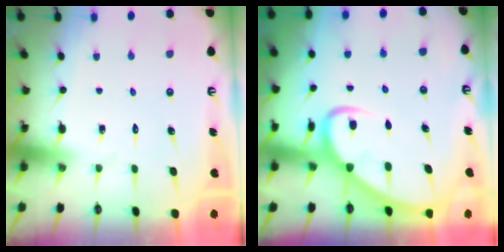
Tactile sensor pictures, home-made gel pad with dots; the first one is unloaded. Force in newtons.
{"total": 5.5, "press": 5.5, "slide": 0.5}